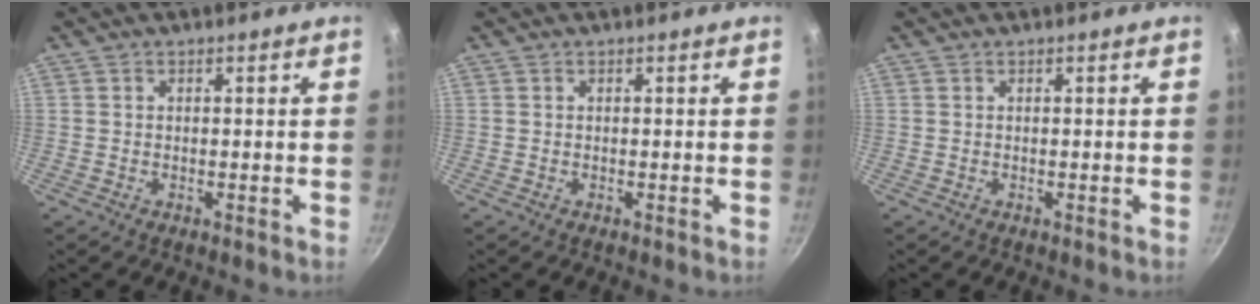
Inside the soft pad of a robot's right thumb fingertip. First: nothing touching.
{"total": 0.0}
{"total": 0.0}